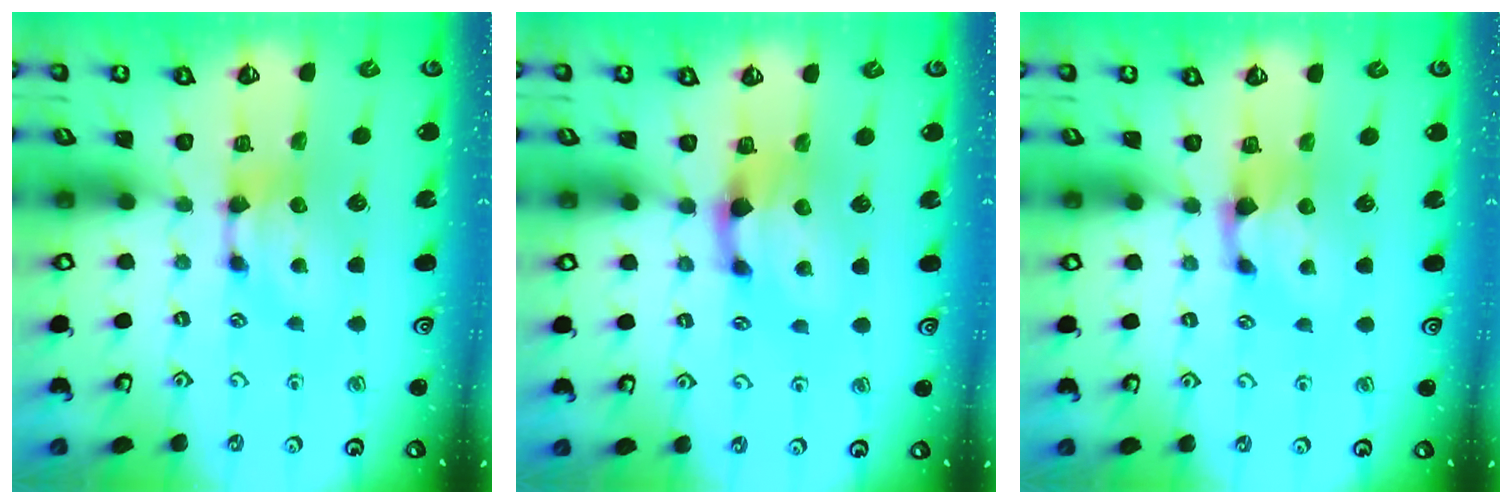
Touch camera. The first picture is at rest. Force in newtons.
{"total": 1.9, "press": 1.1, "slide": 1.5}
{"total": 0.8, "press": 0.1, "slide": 0.8}